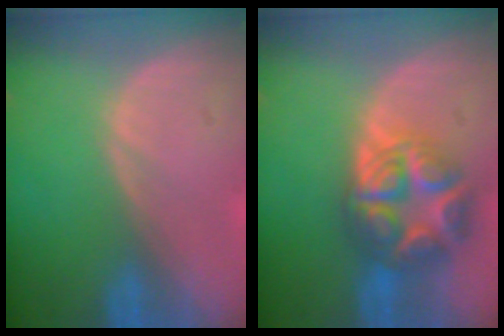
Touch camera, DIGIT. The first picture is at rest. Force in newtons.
{"total": 8.9, "press": 8.9, "slide": 0.5}